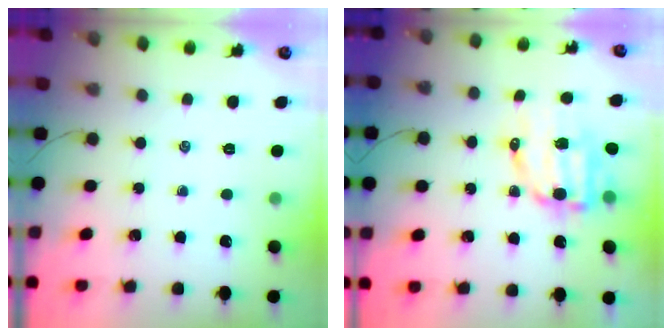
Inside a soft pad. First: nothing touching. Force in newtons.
{"total": 10.3, "press": 10.1, "slide": 2.0}